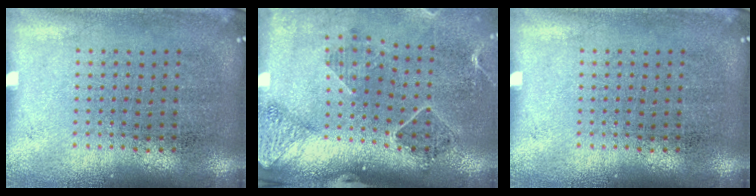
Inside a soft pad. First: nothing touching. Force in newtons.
{"total": 1.5, "press": 1.5, "slide": 0.1}
{"total": 0.0}